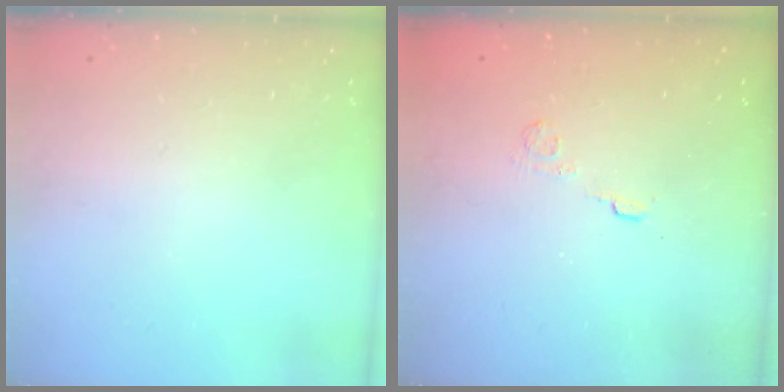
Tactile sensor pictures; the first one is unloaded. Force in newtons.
{"total": 2.7, "press": 2.3, "slide": 1.4}